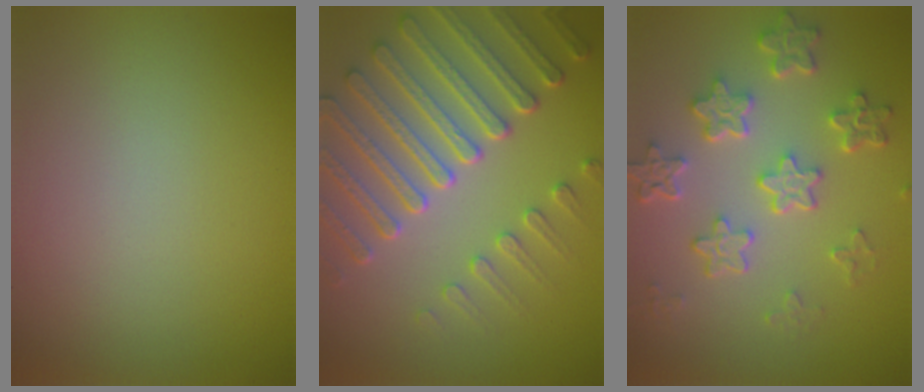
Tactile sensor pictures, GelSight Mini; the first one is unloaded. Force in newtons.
{"total": 7.2, "press": 5.6, "slide": 4.6}
{"total": 5.3, "press": 4.1, "slide": 3.4}